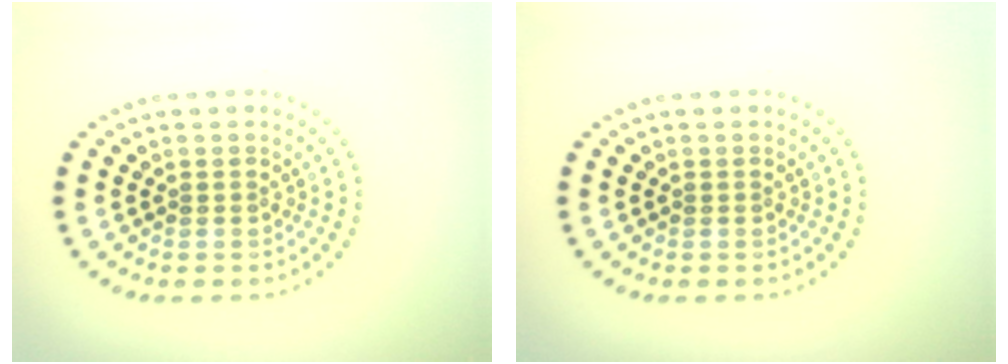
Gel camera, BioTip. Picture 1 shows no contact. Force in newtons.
{"total": 0.0}